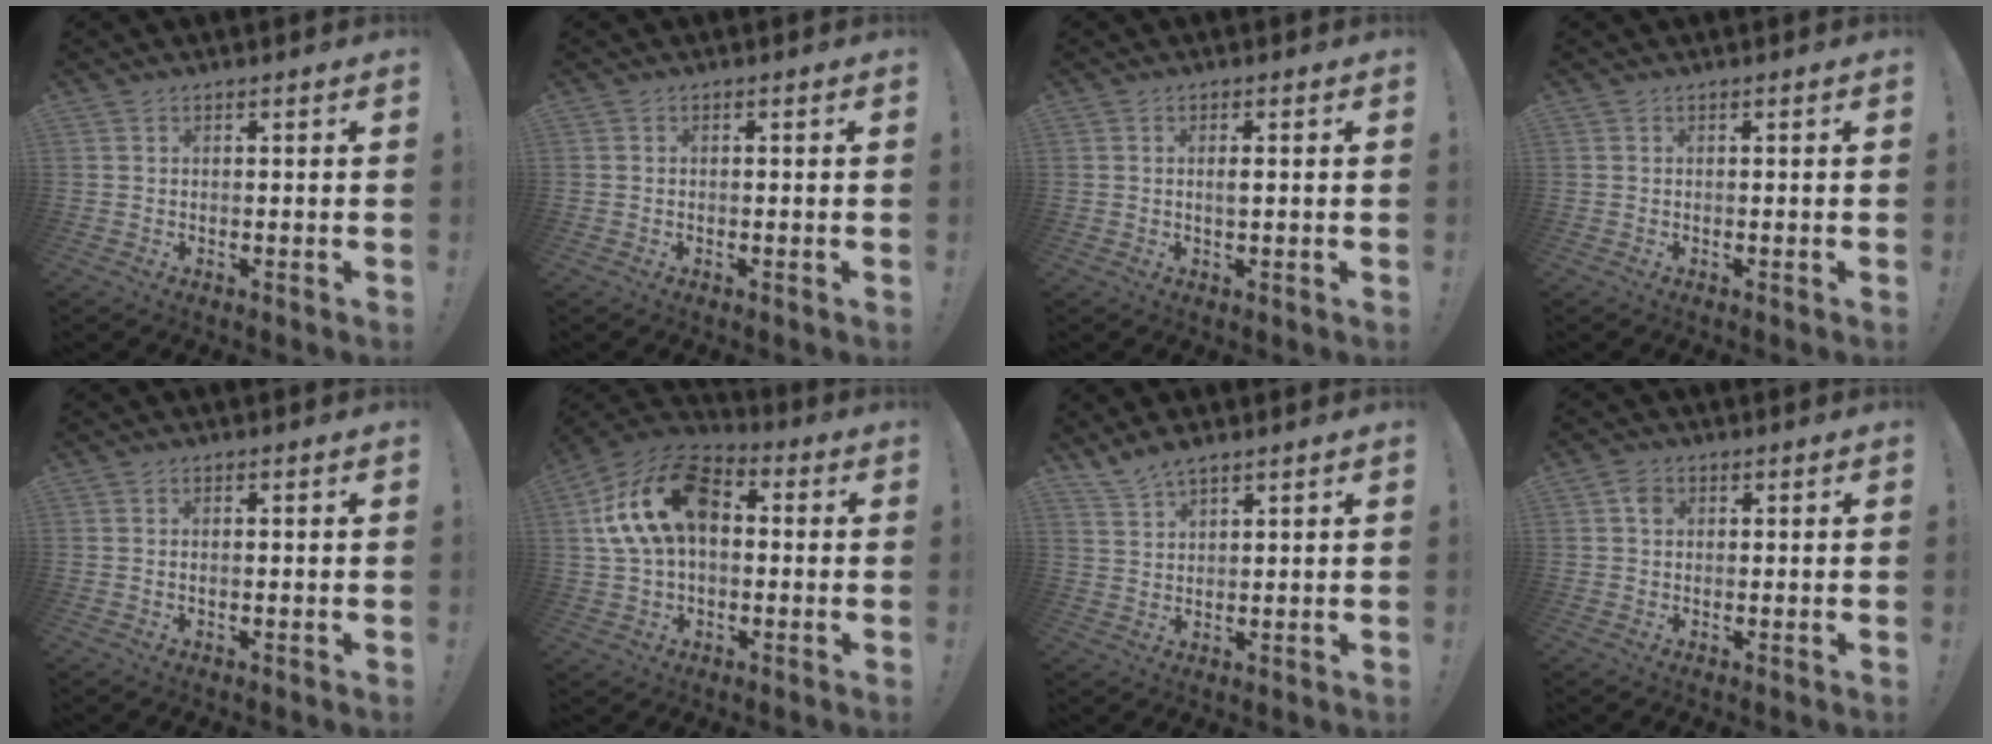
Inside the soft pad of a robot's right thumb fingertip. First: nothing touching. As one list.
[{"total": 0.0}, {"total": 1.6, "force": [0.1, 0.3, 1.6], "torque": [-0.028, -0.002, 0.000]}, {"total": 0.0}, {"total": 0.6, "force": [-0.1, 0.2, 0.5], "torque": [-0.008, -0.001, -0.003]}, {"total": 19.1, "force": [4.1, 12.1, 14.2], "torque": [-0.259, 0.011, 0.079]}, {"total": 4.9, "force": [4.2, 1.3, 2.2], "torque": [-0.048, -0.022, 0.080]}, {"total": 2.6, "force": [0.6, 2.1, 1.5], "torque": [-0.015, 0.000, 0.007]}]